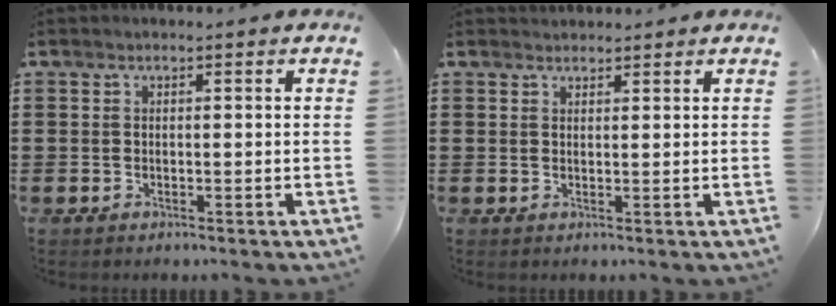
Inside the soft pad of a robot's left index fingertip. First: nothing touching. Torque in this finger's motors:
{"motor_torque": [-0.04, -0.32, 0.00, 0.03]}